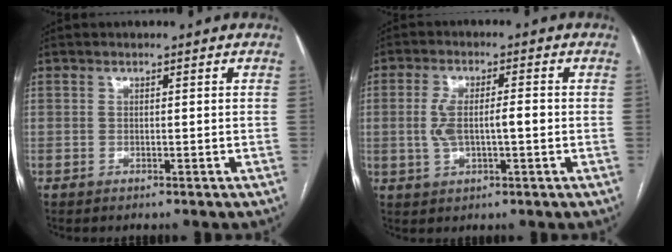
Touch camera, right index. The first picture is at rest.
{"total": 6.3, "force": [-0.4, 2.0, 5.9], "torque": [-0.123, 0.014, -0.003]}